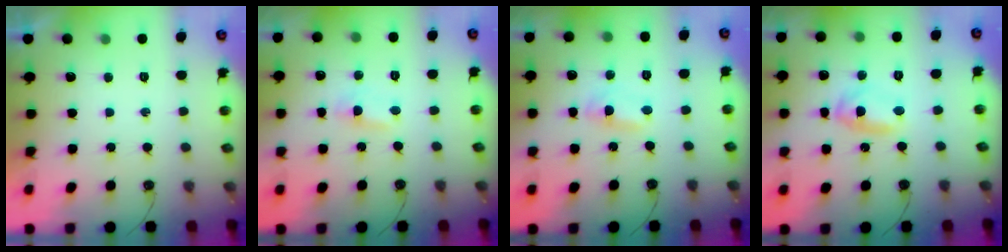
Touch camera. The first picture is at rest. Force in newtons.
{"total": 1.0, "press": 0.9, "slide": 0.6}
{"total": 1.5, "press": 1.3, "slide": 0.7}
{"total": 5.6, "press": 4.2, "slide": 3.7}